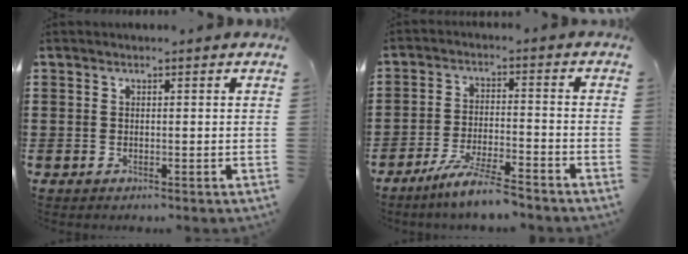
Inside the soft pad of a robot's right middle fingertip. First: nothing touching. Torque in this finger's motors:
{"motor_torque": [1.62, -0.52, 0.19, 0.15]}